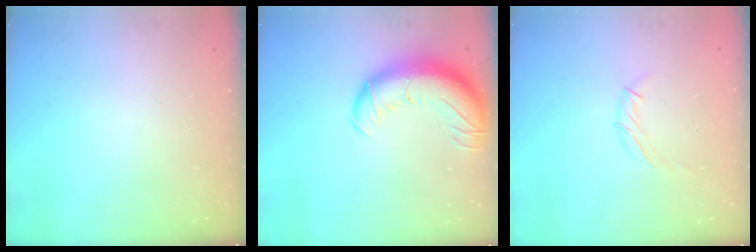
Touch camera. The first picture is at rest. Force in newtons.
{"total": 15.5, "press": 15.0, "slide": 3.8}
{"total": 5.7, "press": 5.7, "slide": 0.6}